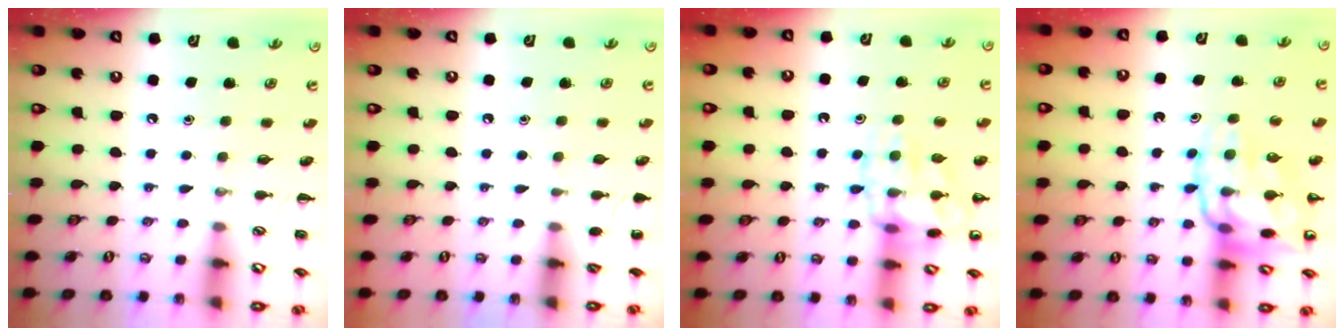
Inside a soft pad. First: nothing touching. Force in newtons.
{"total": 1.2, "press": 1.2, "slide": 0.1}
{"total": 13.3, "press": 13.3, "slide": 1.1}
{"total": 15.2, "press": 15.1, "slide": 1.8}